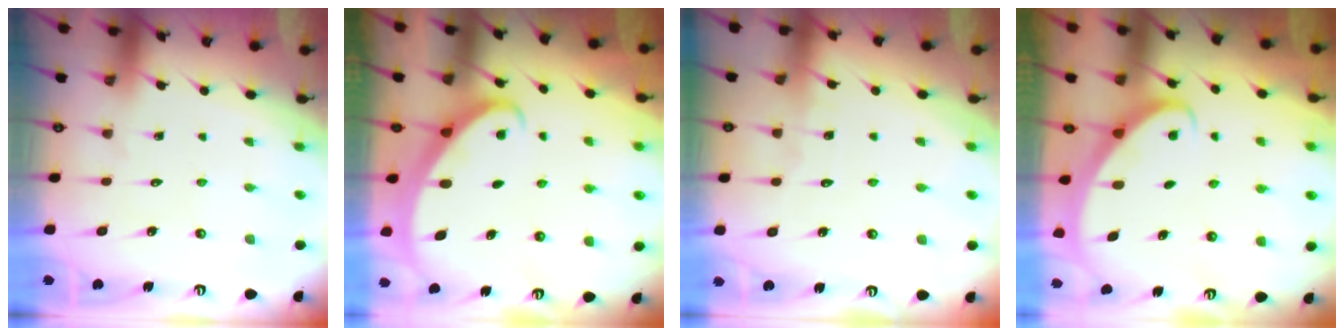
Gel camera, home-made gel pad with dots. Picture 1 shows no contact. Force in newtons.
{"total": 2.3, "press": 2.3, "slide": 0.1}
{"total": 2.5, "press": 2.5, "slide": 0.2}
{"total": 2.9, "press": 2.9, "slide": 0.2}